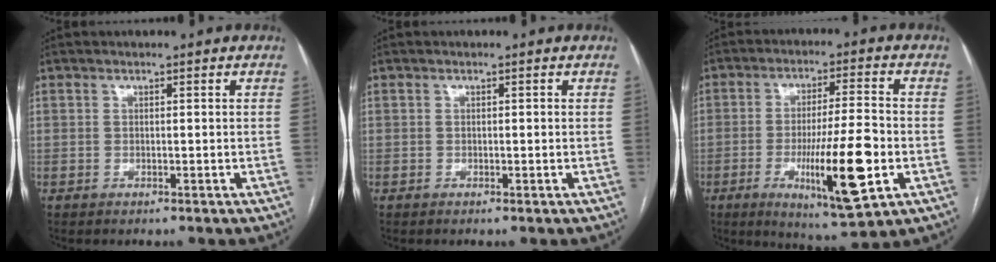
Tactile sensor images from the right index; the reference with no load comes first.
{"total": 0.0}
{"total": 14.4, "force": [-4.3, 1.5, 13.7], "torque": [-0.233, -0.020, -0.065]}